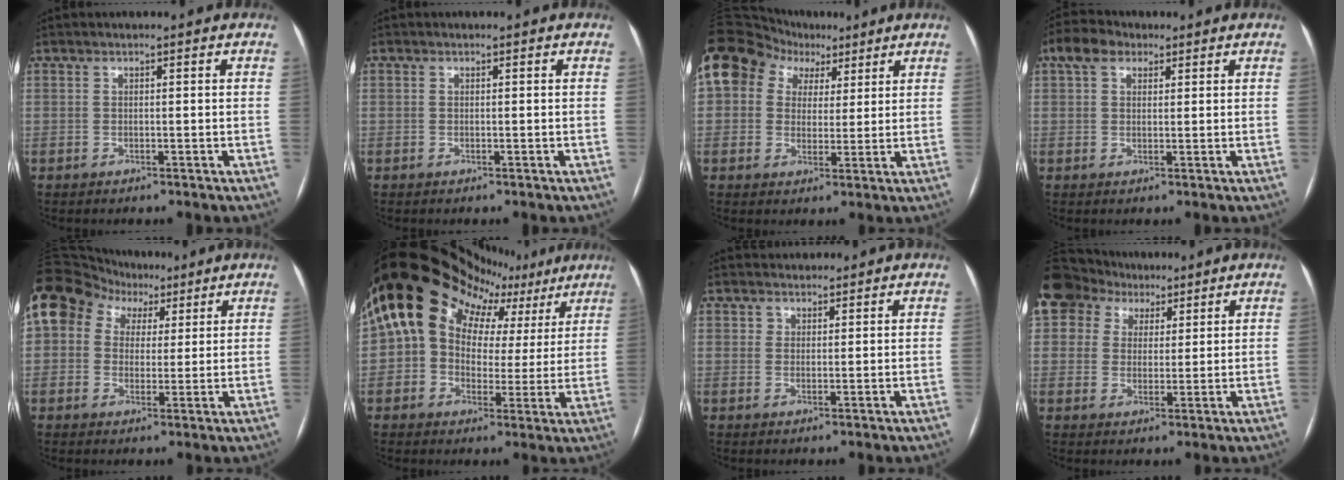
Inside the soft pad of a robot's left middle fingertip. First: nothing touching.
{"total": 0.0}
{"total": 18.9, "force": [8.8, 14.7, 8.1], "torque": [-0.213, 0.097, 0.165]}
{"total": 4.6, "force": [2.5, 3.0, 2.4], "torque": [-0.052, 0.028, 0.048]}
{"total": 19.0, "force": [8.8, 14.7, 8.3], "torque": [-0.221, 0.099, 0.165]}
{"total": 20.5, "force": [11.4, 13.7, 10.1], "torque": [-0.170, 0.085, 0.154]}
{"total": 3.0, "force": [2.6, 1.4, 0.0], "torque": [0.011, 0.016, 0.040]}
{"total": 16.1, "force": [9.1, 12.0, 5.6], "torque": [-0.167, 0.075, 0.172]}